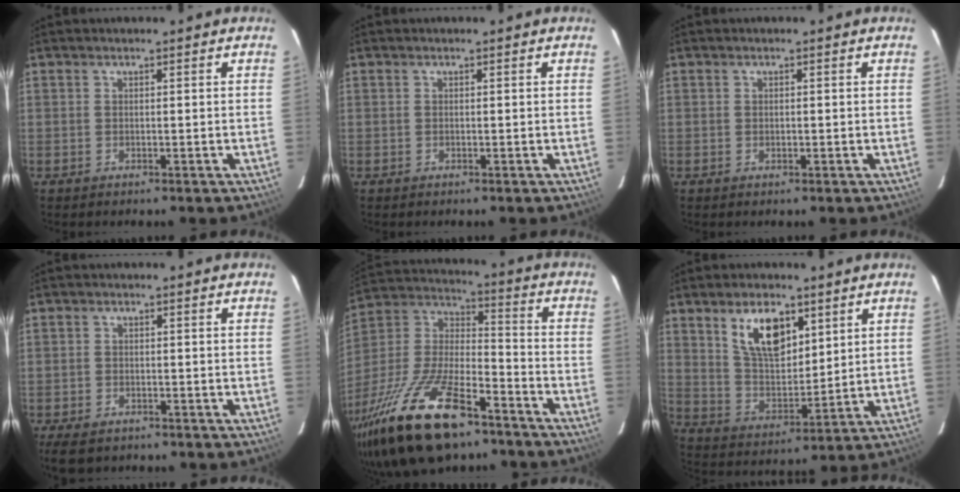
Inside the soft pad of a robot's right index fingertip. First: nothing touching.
{"total": 0.0}
{"total": 0.5, "force": [0.0, 0.4, 0.3], "torque": [-0.005, 0.000, 0.001]}
{"total": 6.4, "force": [-4.9, 3.0, 2.8], "torque": [-0.075, -0.013, -0.084]}
{"total": 28.8, "force": [-18.6, 11.1, 18.9], "torque": [-0.394, -0.029, -0.317]}
{"total": 11.2, "force": [5.9, 5.4, 7.8], "torque": [-0.136, 0.005, 0.120]}